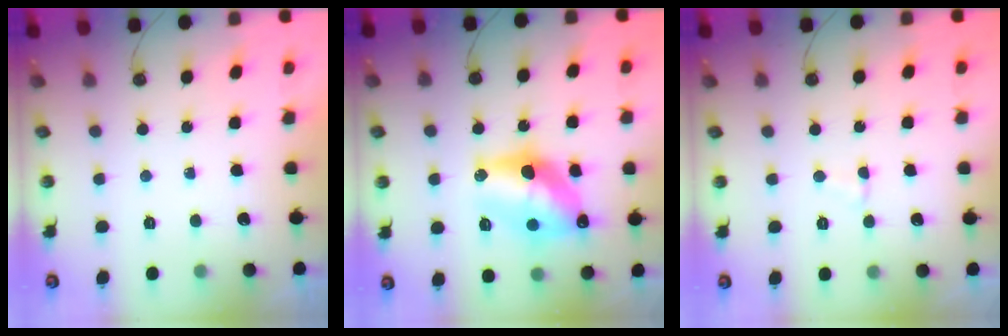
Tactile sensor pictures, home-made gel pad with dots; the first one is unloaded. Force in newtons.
{"total": 14.4, "press": 14.3, "slide": 1.3}
{"total": 2.6, "press": 2.5, "slide": 0.5}